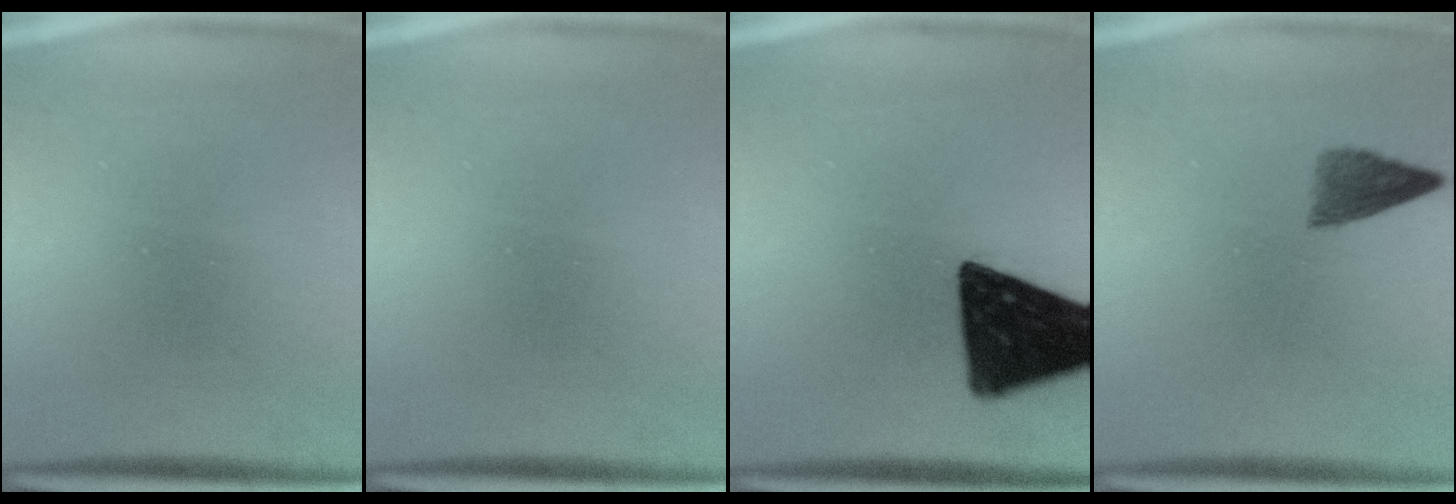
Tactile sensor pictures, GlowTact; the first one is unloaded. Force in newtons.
{"total": 0.0}
{"total": 17.1}
{"total": 3.0}